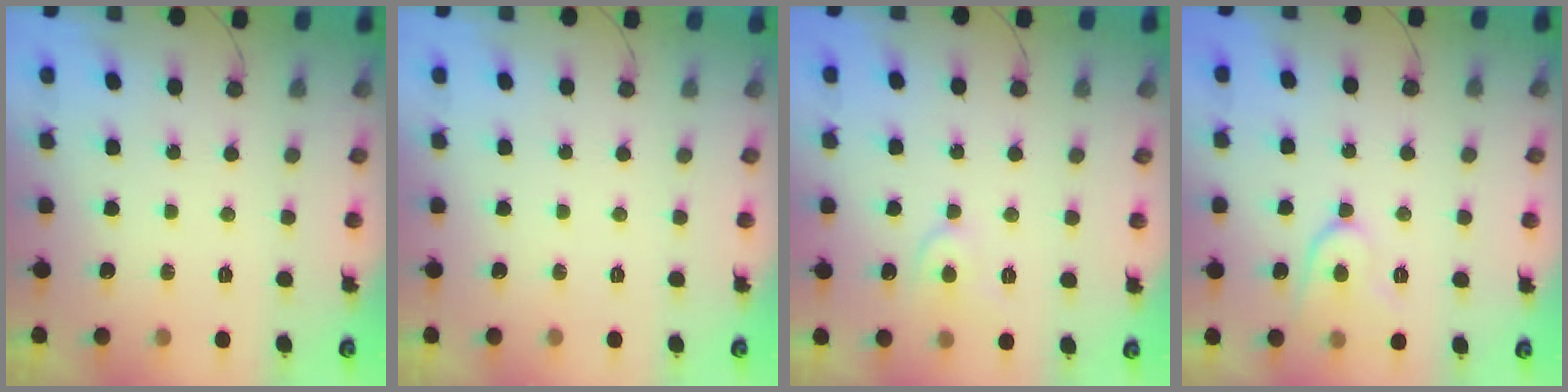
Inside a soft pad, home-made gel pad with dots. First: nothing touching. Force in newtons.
{"total": 0.0}
{"total": 7.1, "press": 7.0, "slide": 0.9}
{"total": 9.7, "press": 9.7, "slide": 0.9}